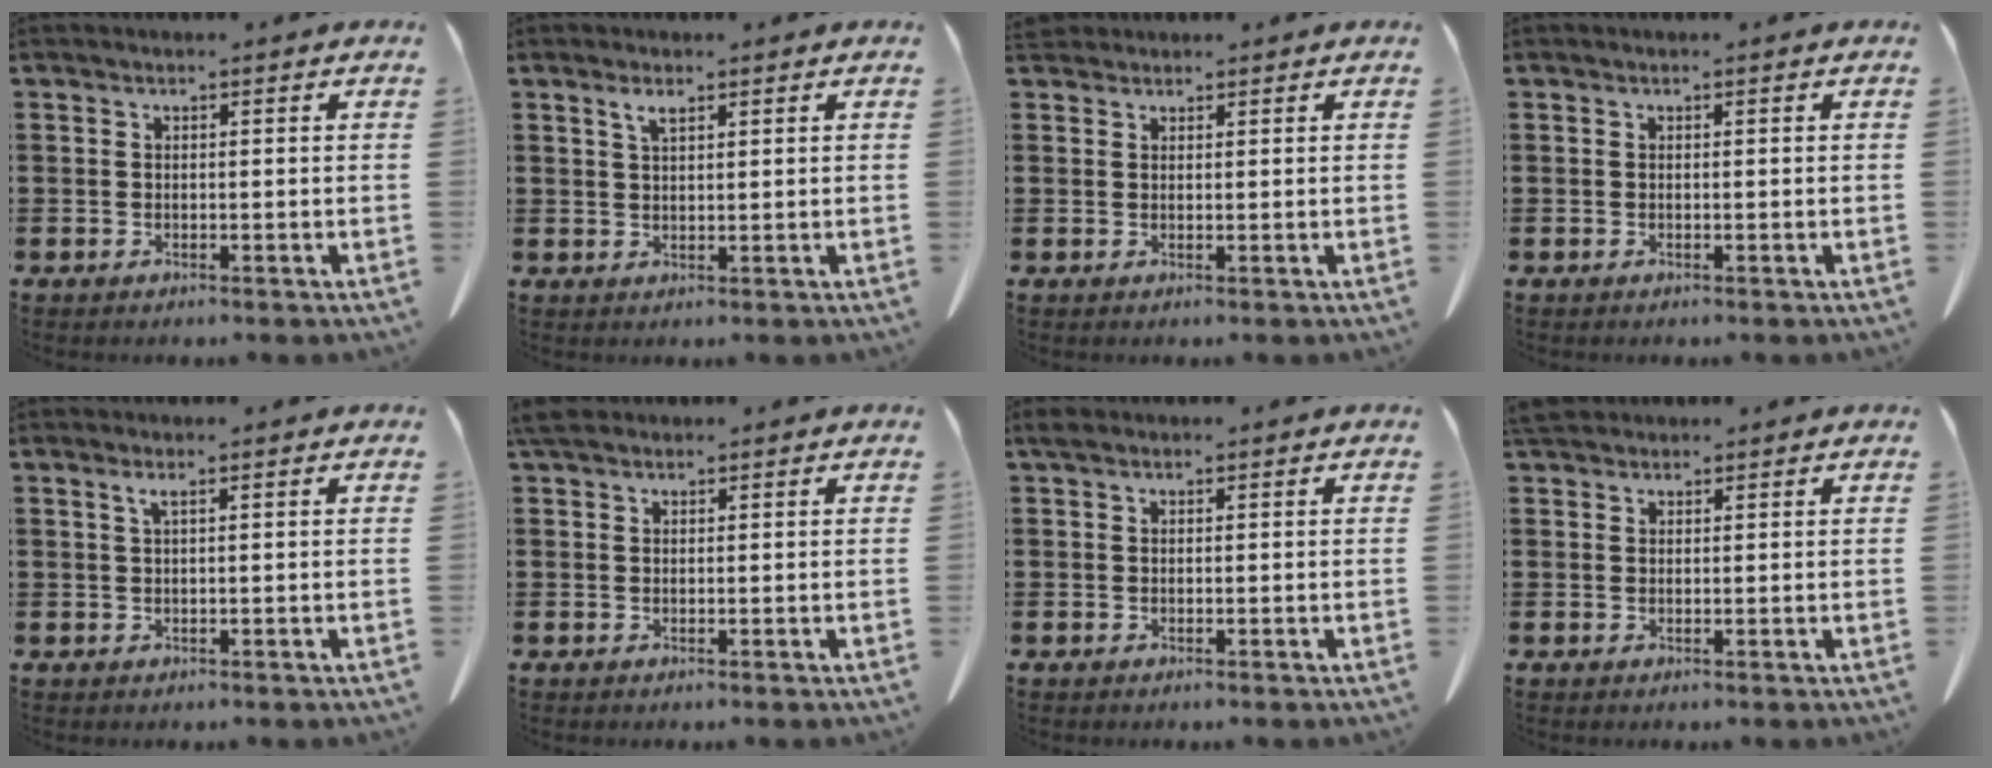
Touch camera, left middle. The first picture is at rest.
{"total": 2.2, "force": [1.4, 0.5, 1.6], "torque": [-0.035, 0.001, 0.024]}
{"total": 1.7, "force": [1.5, 0.7, 0.4], "torque": [-0.014, 0.003, 0.030]}
{"total": 0.0}
{"total": 1.1, "force": [0.4, 0.0, 1.0], "torque": [-0.022, -0.001, 0.008]}
{"total": 2.4, "force": [1.7, 1.2, 1.1], "torque": [-0.030, 0.007, 0.034]}
{"total": 1.1, "force": [0.5, 0.8, 0.5], "torque": [-0.014, 0.004, 0.009]}
{"total": 2.6, "force": [2.1, 1.1, 1.0], "torque": [-0.028, 0.004, 0.043]}